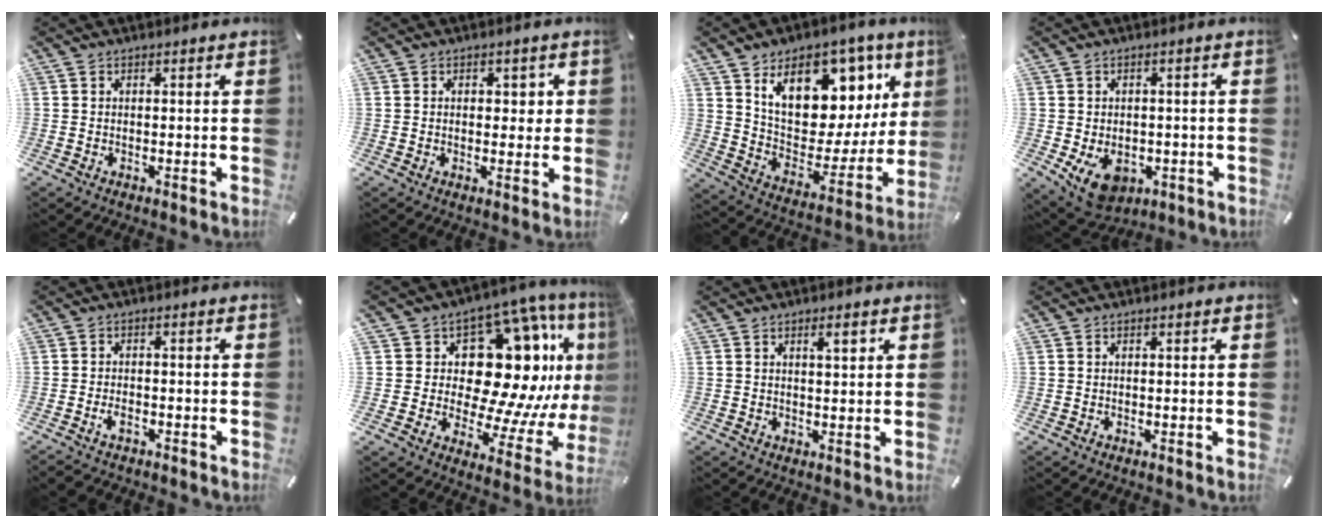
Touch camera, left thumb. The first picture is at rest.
{"total": 3.0, "force": [0.5, 2.1, 2.0], "torque": [-0.008, -0.004, -0.001]}
{"total": 17.0, "force": [10.0, 10.3, 9.2], "torque": [-0.138, -0.077, 0.172]}
{"total": 8.4, "force": [-3.0, 6.2, 4.9], "torque": [-0.084, 0.006, -0.053]}
{"total": 2.7, "force": [-1.7, 1.4, 1.6], "torque": [-0.034, 0.005, -0.035]}
{"total": 19.5, "force": [5.6, 12.9, 13.5], "torque": [-0.193, -0.076, 0.111]}
{"total": 3.0, "force": [1.5, 0.9, 2.5], "torque": [-0.036, -0.003, 0.020]}
{"total": 0.0}